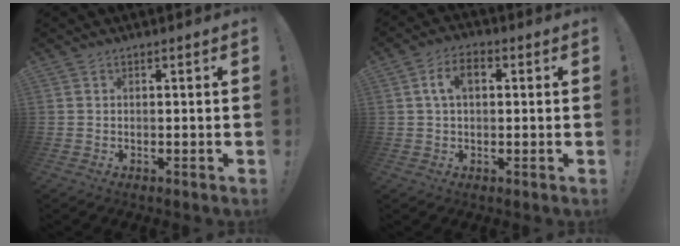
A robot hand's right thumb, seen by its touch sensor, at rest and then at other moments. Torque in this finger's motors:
{"motor_torque": [0.55, 1.44, 0.61, -0.40, 0.00]}